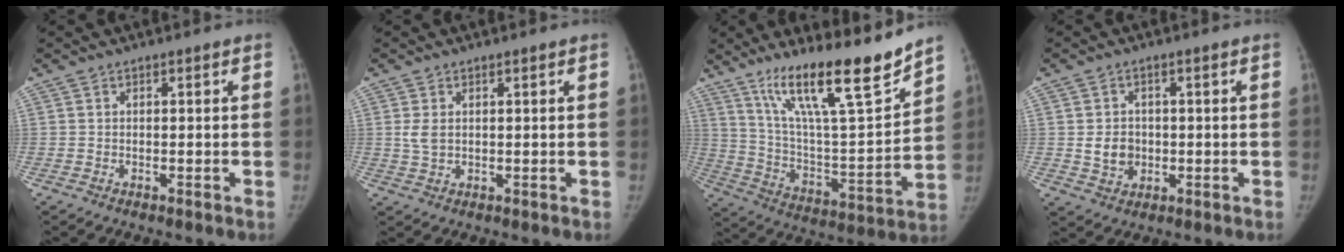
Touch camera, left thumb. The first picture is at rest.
{"total": 2.7, "force": [0.8, 1.7, 1.9], "torque": [-0.038, -0.005, 0.021]}
{"total": 21.6, "force": [15.8, 3.3, 14.4], "torque": [-0.211, -0.086, 0.279]}
{"total": 5.0, "force": [-0.1, 4.2, 2.6], "torque": [-0.026, 0.000, 0.006]}